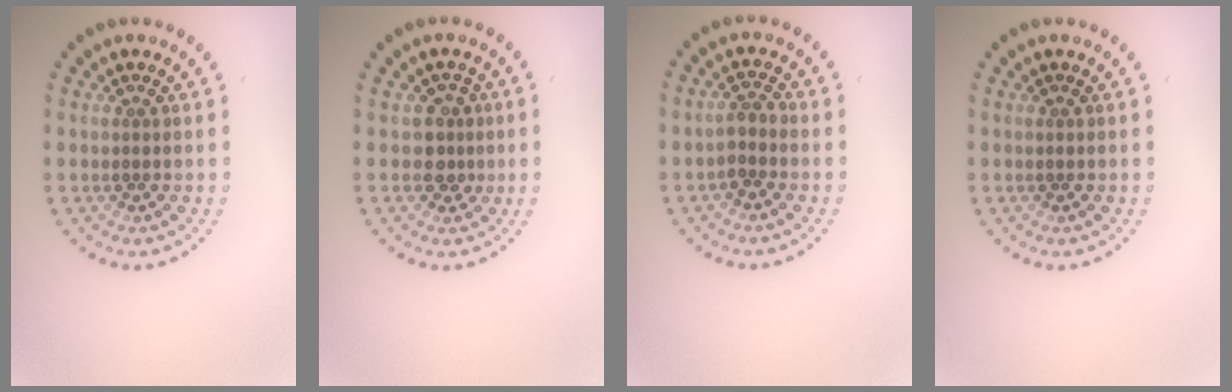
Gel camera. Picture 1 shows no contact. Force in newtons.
{"total": 2.1, "press": 1.7, "slide": 1.2}
{"total": 1.6, "press": 1.3, "slide": 0.8}
{"total": 0.0}